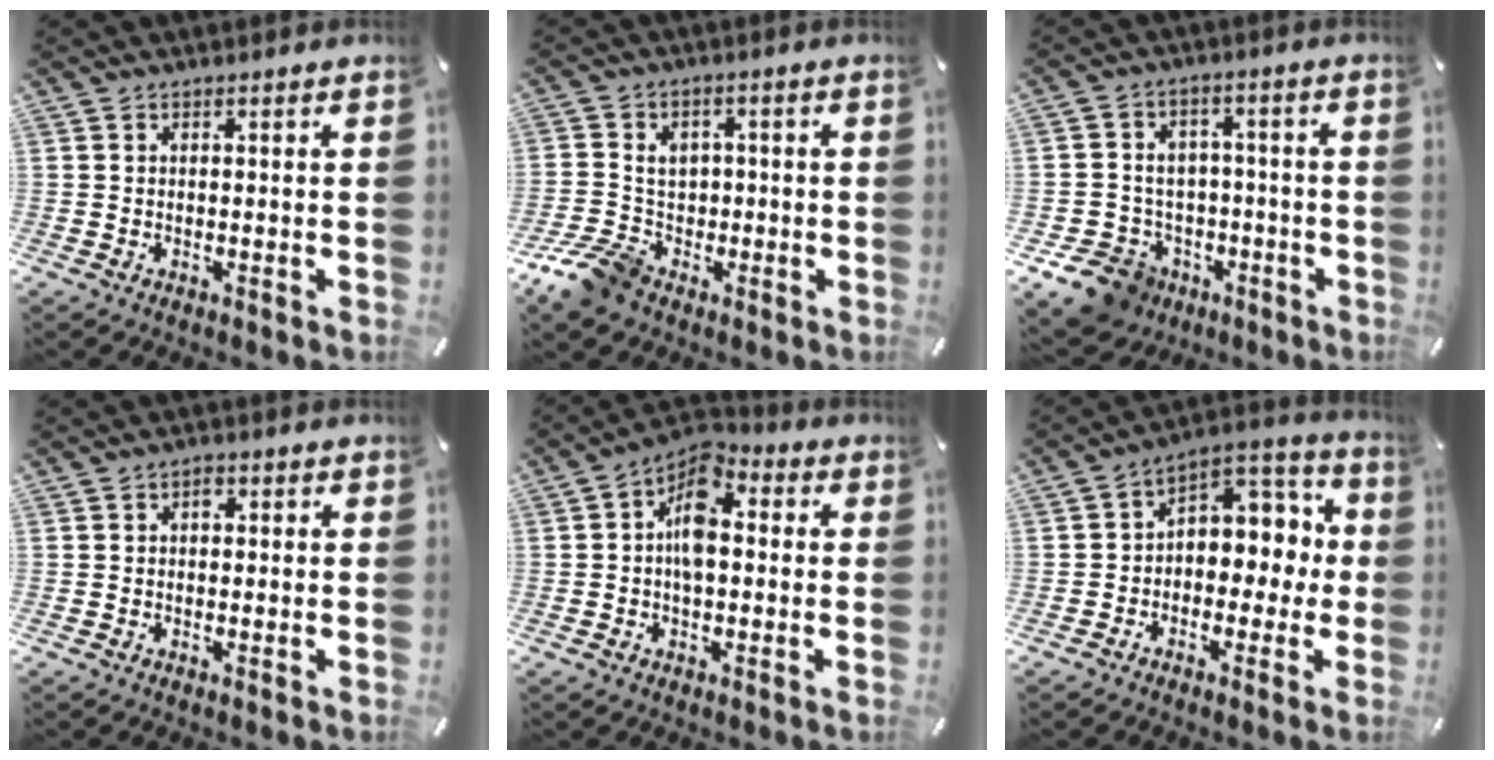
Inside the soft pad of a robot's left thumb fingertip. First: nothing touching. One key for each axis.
{"total": 9.5, "fx": -3.5, "fy": 7.8, "fz": 4.1, "tx": -0.088, "ty": 0.023, "tz": -0.062}
{"total": 11.4, "fx": -6.1, "fy": 9.0, "fz": 3.2, "tx": -0.066, "ty": 0.046, "tz": -0.102}
{"total": 1.5, "fx": 0.1, "fy": 1.1, "fz": 1.1, "tx": -0.013, "ty": 0.005, "tz": -0.001}
{"total": 8.8, "fx": 0.3, "fy": 5.6, "fz": 6.8, "tx": -0.112, "ty": -0.005, "tz": 0.002}
{"total": 7.7, "fx": 0.6, "fy": 6.7, "fz": 3.8, "tx": -0.047, "ty": -0.007, "tz": 0.011}